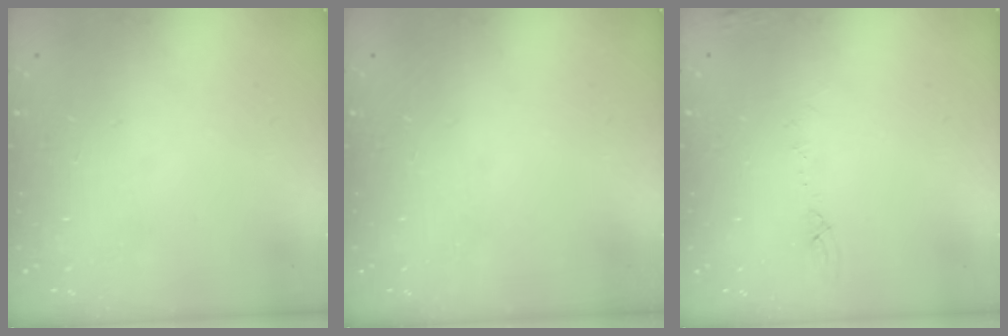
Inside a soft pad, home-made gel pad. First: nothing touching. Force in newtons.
{"total": 0.0}
{"total": 5.2, "press": 5.1, "slide": 0.7}